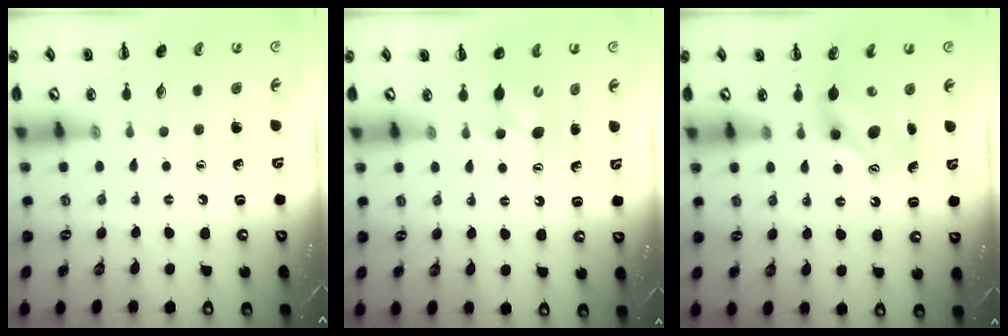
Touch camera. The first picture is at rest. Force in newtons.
{"total": 4.6, "press": 4.5, "slide": 0.4}
{"total": 7.4, "press": 7.4, "slide": 0.5}